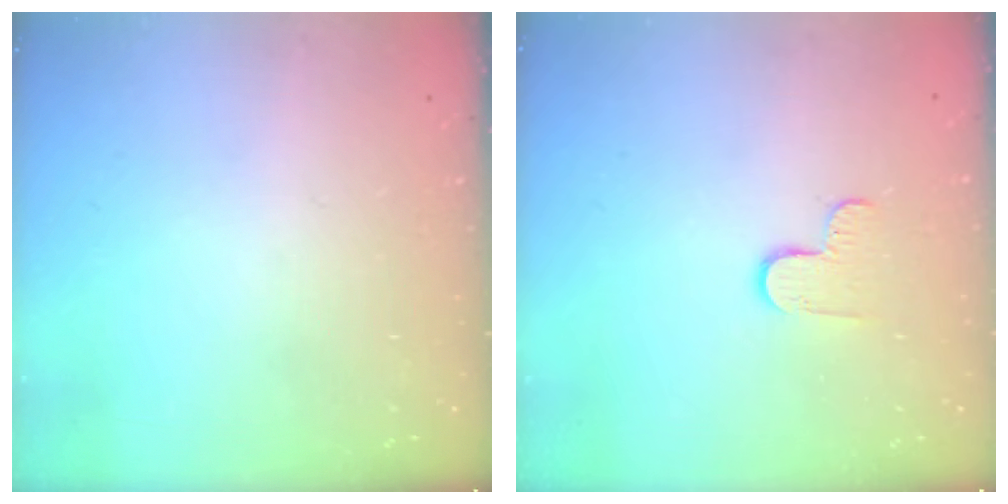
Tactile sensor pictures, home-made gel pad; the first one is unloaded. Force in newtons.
{"total": 5.1, "press": 5.0, "slide": 0.5}